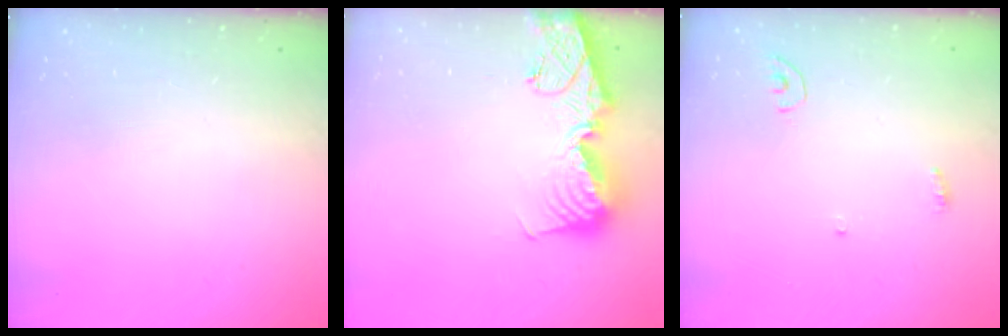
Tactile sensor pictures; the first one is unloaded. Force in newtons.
{"total": 13.6, "press": 13.5, "slide": 1.5}
{"total": 3.4, "press": 3.4, "slide": 0.3}